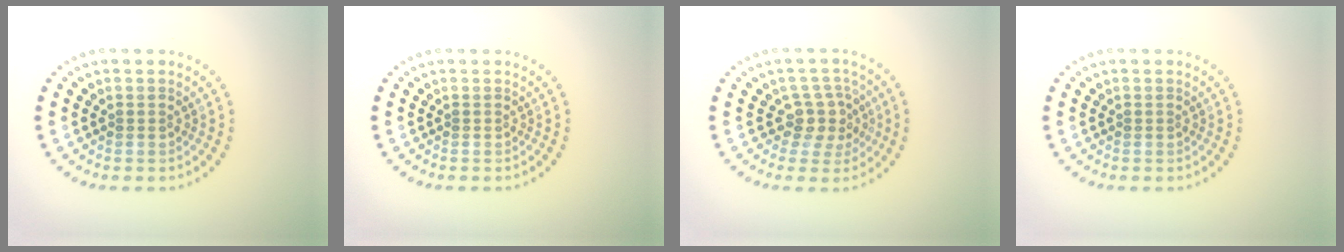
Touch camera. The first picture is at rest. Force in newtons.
{"total": 0.0}
{"total": 2.9, "press": 2.4, "slide": 1.7}
{"total": 0.0}